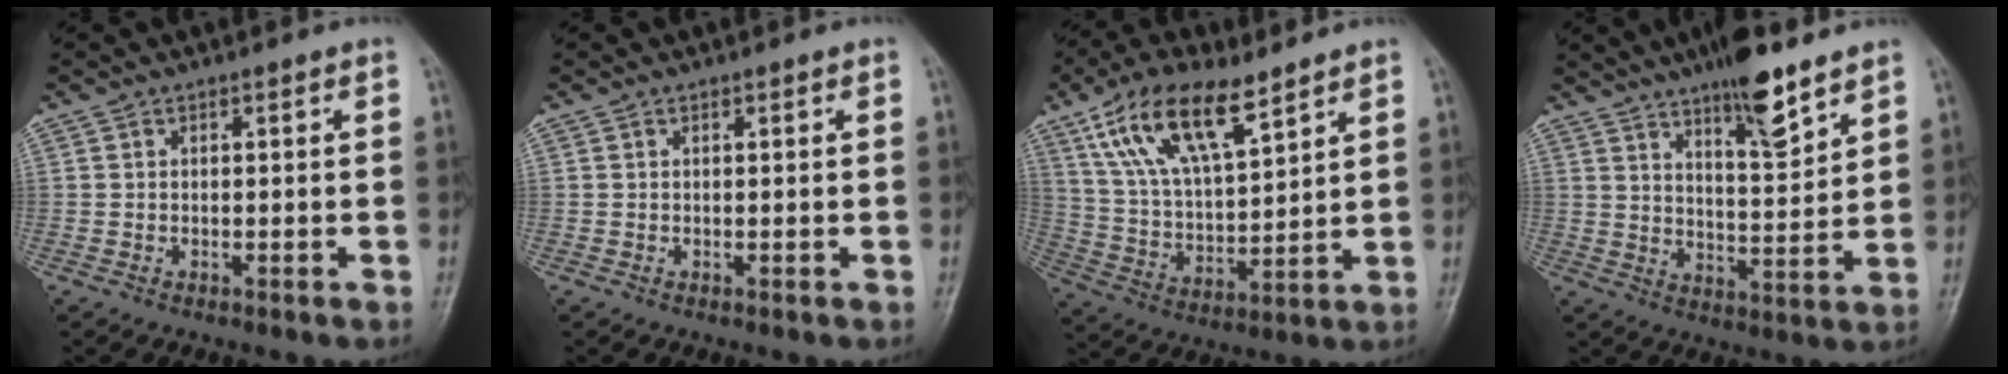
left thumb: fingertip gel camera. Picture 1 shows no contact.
{"total": 0.6, "force": [0.2, 0.4, 0.4], "torque": [-0.002, 0.000, 0.003]}
{"total": 16.3, "force": [9.7, 6.4, 11.5], "torque": [-0.193, -0.027, 0.189]}
{"total": 11.6, "force": [7.9, 2.9, 7.9], "torque": [-0.109, -0.050, 0.130]}